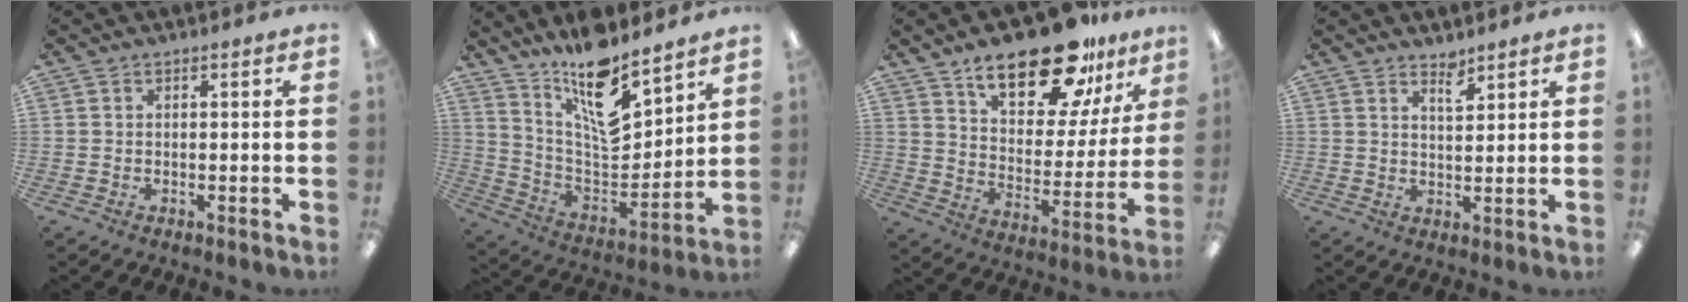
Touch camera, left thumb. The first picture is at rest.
{"total": 15.7, "force": [12.2, 4.9, 8.7], "torque": [-0.156, -0.098, 0.212]}
{"total": 20.8, "force": [15.3, 8.4, 11.3], "torque": [-0.177, -0.093, 0.261]}
{"total": 3.6, "force": [3.1, 1.0, 1.7], "torque": [-0.023, -0.017, 0.052]}